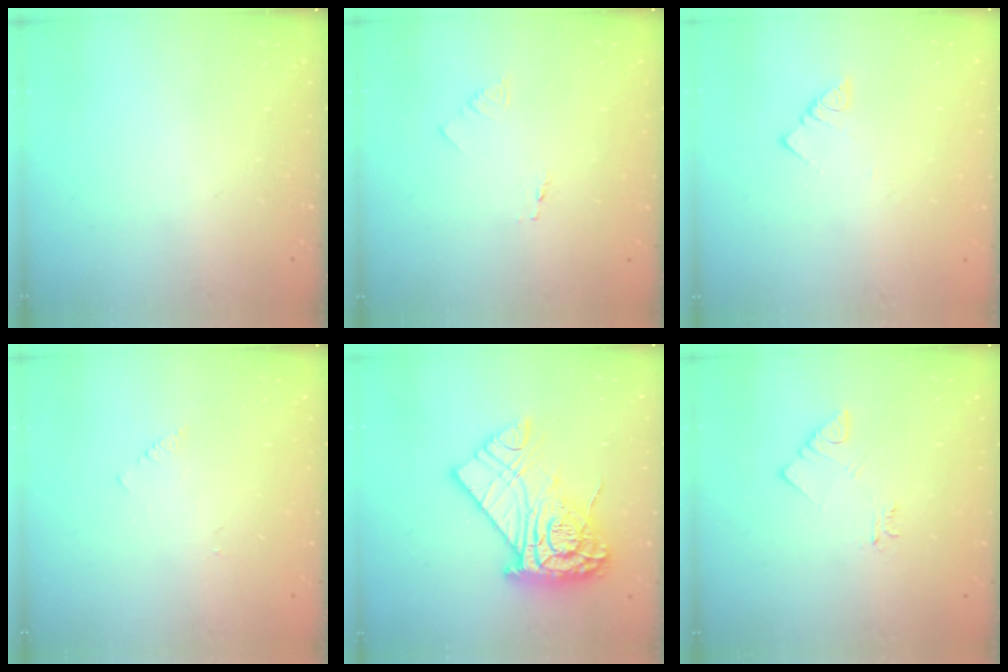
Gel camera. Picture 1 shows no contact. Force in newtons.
{"total": 1.3, "press": 1.2, "slide": 0.1}
{"total": 3.0, "press": 3.0, "slide": 0.1}
{"total": 1.0, "press": 0.9, "slide": 0.2}
{"total": 20.4, "press": 20.3, "slide": 1.4}
{"total": 3.3, "press": 3.2, "slide": 0.4}